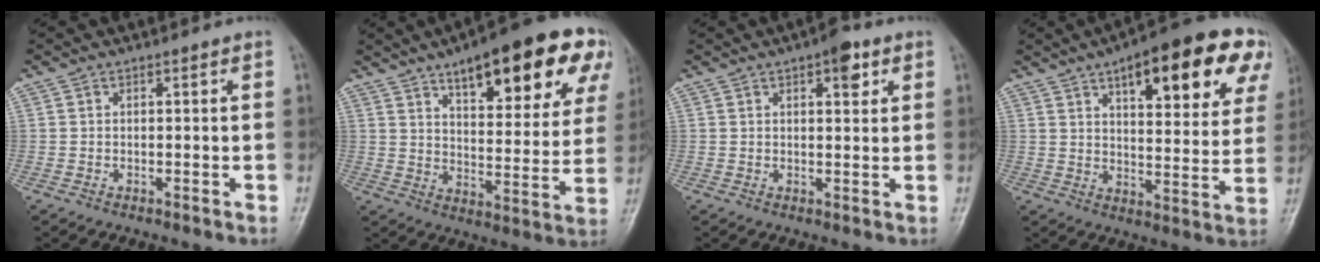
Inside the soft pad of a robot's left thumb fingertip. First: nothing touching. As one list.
[{"total": 23.0, "force": [12.4, 8.1, 17.6], "torque": [-0.199, -0.021, 0.175]}, {"total": 4.4, "force": [2.2, 1.8, 3.3], "torque": [-0.032, -0.005, 0.026]}, {"total": 21.4, "force": [10.4, 7.8, 17.0], "torque": [-0.192, -0.013, 0.141]}]